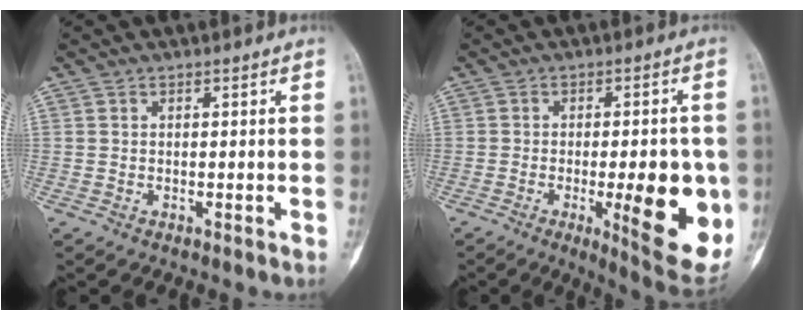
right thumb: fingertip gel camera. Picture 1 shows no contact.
{"total": 15.8, "force": [-3.4, 4.8, 14.7], "torque": [-0.169, -0.015, -0.034]}